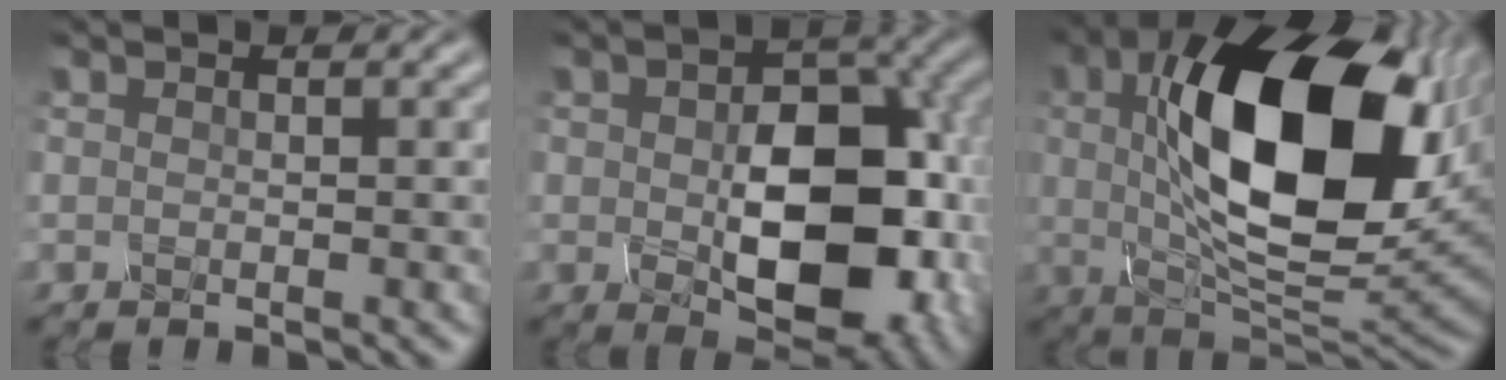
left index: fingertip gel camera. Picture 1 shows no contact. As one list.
[{"total": 11.6, "force": [-1.1, 7.0, 9.2], "torque": [-0.141, -0.014, -0.003]}, {"total": 16.4, "force": [3.0, 7.9, 14.1], "torque": [-0.234, 0.003, 0.051]}]